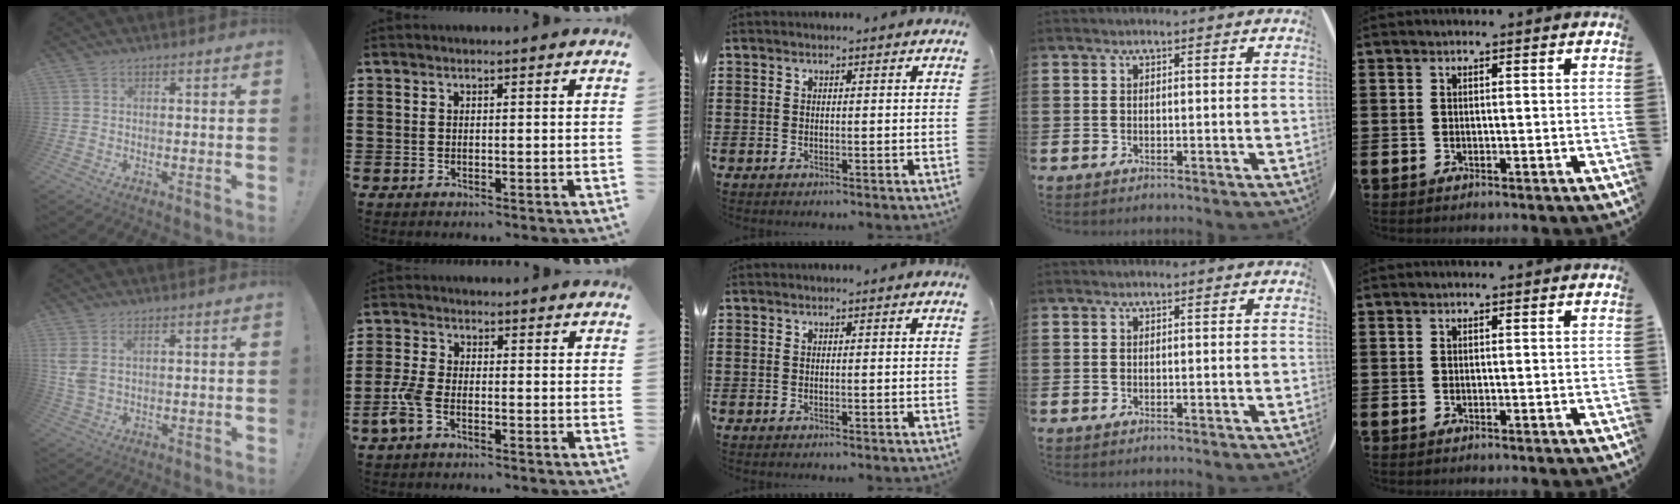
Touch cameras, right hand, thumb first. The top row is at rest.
{"thumb": {"total": 4.3, "force": [2.0, 2.2, 3.1], "torque": [-0.060, -0.009, 0.035]}, "index": {"total": 3.9, "force": [-2.0, 1.4, 3.0], "torque": [-0.087, -0.007, -0.045]}}